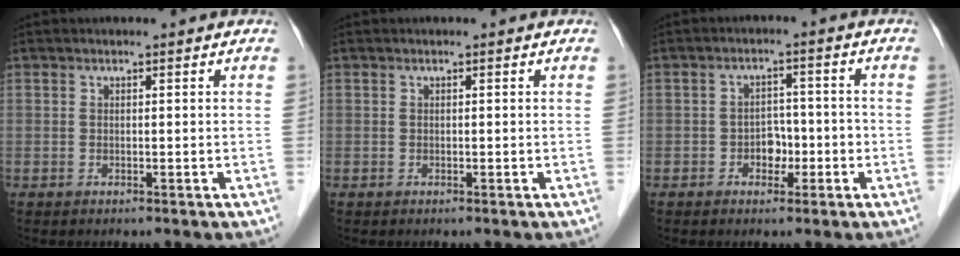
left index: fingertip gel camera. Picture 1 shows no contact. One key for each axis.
{"total": 0.0}
{"total": 3.6, "fx": -1.6, "fy": 2.4, "fz": 2.2, "tx": -0.030, "ty": 0.011, "tz": -0.026}